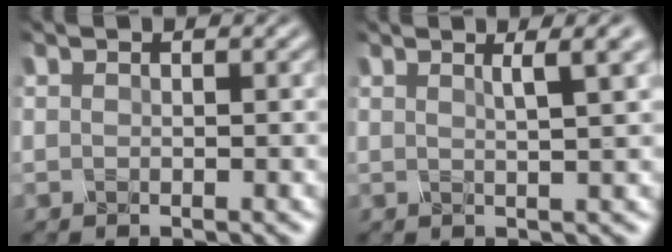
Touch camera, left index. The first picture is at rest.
{"total": 4.7, "force": [2.6, 1.3, 3.7], "torque": [-0.027, 0.035, 0.019]}